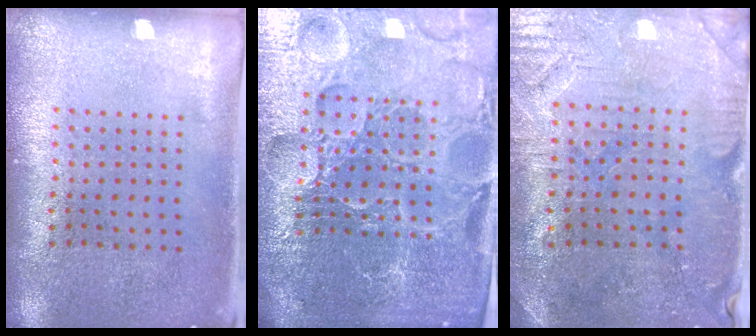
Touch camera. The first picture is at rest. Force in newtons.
{"total": 6.0, "press": 5.4, "slide": 2.7}
{"total": 0.9, "press": 0.8, "slide": 0.4}